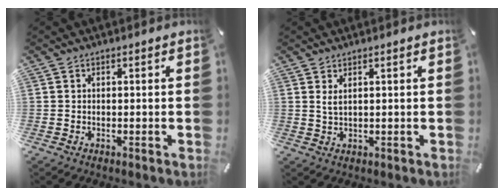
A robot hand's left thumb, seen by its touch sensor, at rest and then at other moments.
{"total": 2.0, "force": [1.1, 0.5, 1.7], "torque": [-0.035, 0.001, 0.018]}